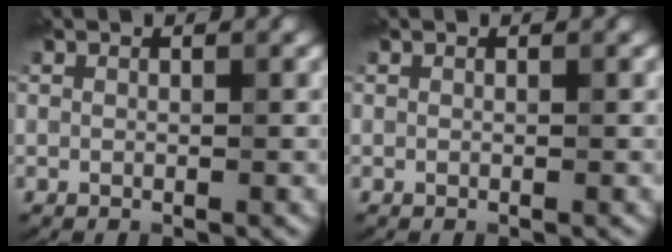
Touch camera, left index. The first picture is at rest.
{"total": 0.0}